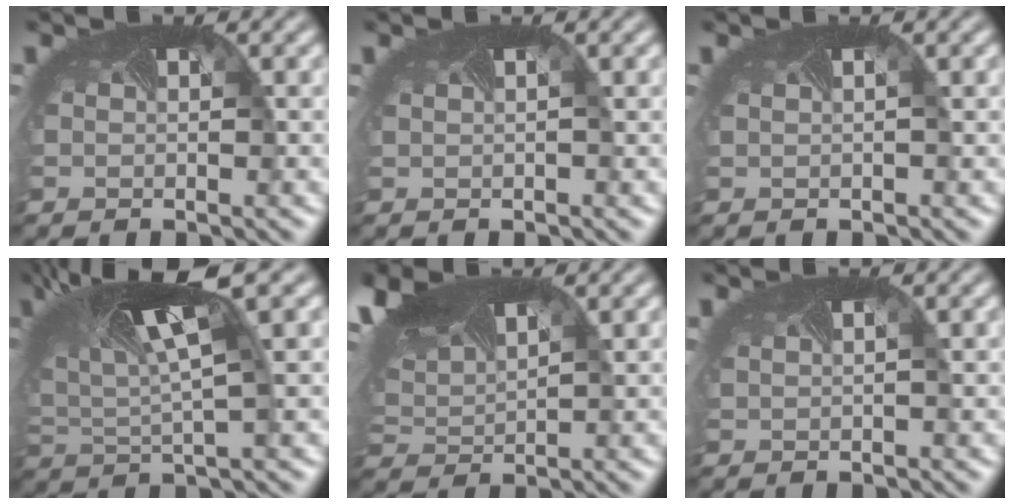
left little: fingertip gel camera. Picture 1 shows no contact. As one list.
[{"total": 0.6, "force": [0.2, 0.4, 0.3], "torque": [-0.009, 0.010, 0.003]}, {"total": 0.5, "force": [0.2, 0.3, 0.3], "torque": [-0.008, 0.009, 0.002]}, {"total": 9.3, "force": [4.1, 2.7, 7.9], "torque": [-0.175, 0.019, 0.076]}, {"total": 8.4, "force": [5.1, 3.8, 5.5], "torque": [-0.133, 0.024, 0.085]}, {"total": 1.1, "force": [0.5, 0.7, 0.8], "torque": [-0.018, 0.013, 0.005]}]